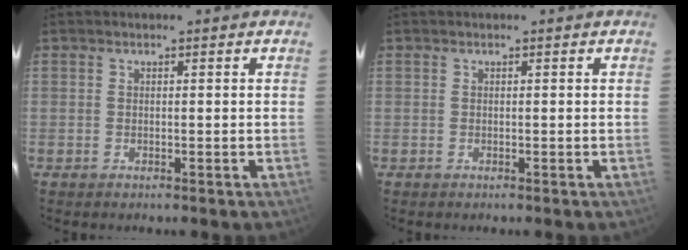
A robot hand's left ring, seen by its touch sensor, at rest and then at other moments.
{"total": 0.0}